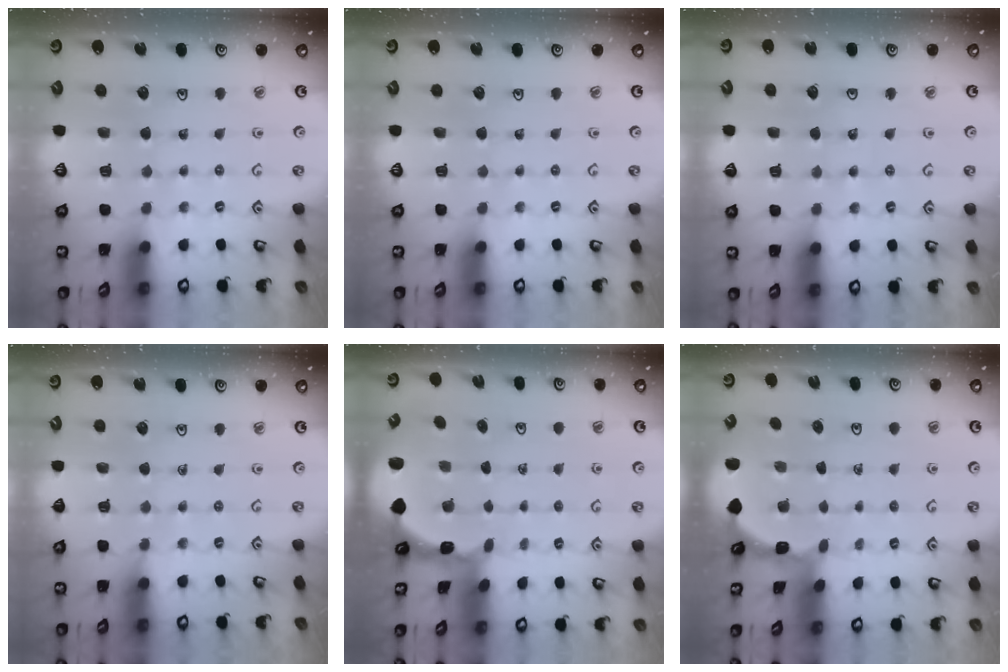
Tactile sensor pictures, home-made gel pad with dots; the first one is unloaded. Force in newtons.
{"total": 0.0}
{"total": 2.7, "press": 2.6, "slide": 0.3}
{"total": 3.7, "press": 3.7, "slide": 0.5}
{"total": 1.0, "press": 1.0, "slide": 0.2}
{"total": 1.7, "press": 1.7, "slide": 0.2}